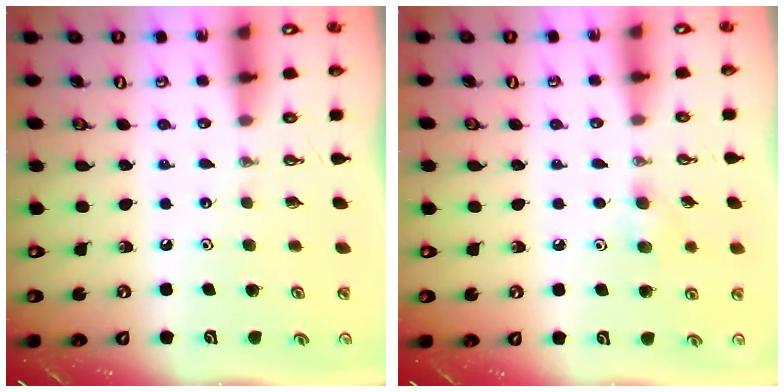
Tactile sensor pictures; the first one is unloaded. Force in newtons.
{"total": 5.0, "press": 4.8, "slide": 1.4}